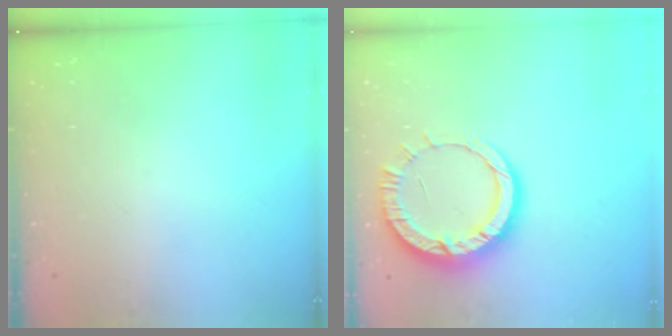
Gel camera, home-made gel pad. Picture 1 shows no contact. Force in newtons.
{"total": 12.1, "press": 12.0, "slide": 1.2}